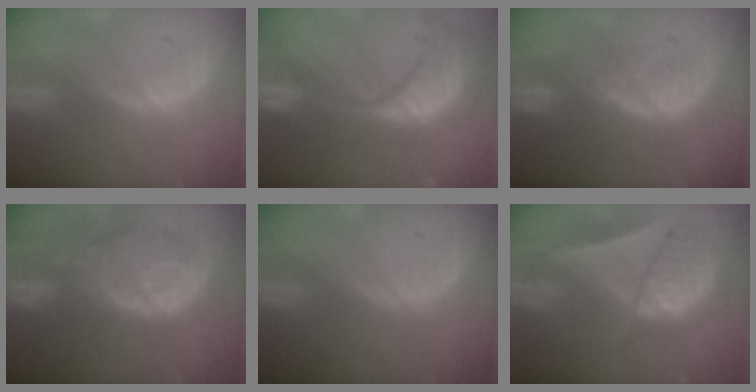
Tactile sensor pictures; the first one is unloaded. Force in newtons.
{"total": 15.3, "press": 12.1, "slide": 9.4}
{"total": 8.5, "press": 7.8, "slide": 3.5}
{"total": 12.5, "press": 11.1, "slide": 5.6}
{"total": 0.0}
{"total": 9.4, "press": 8.1, "slide": 4.8}